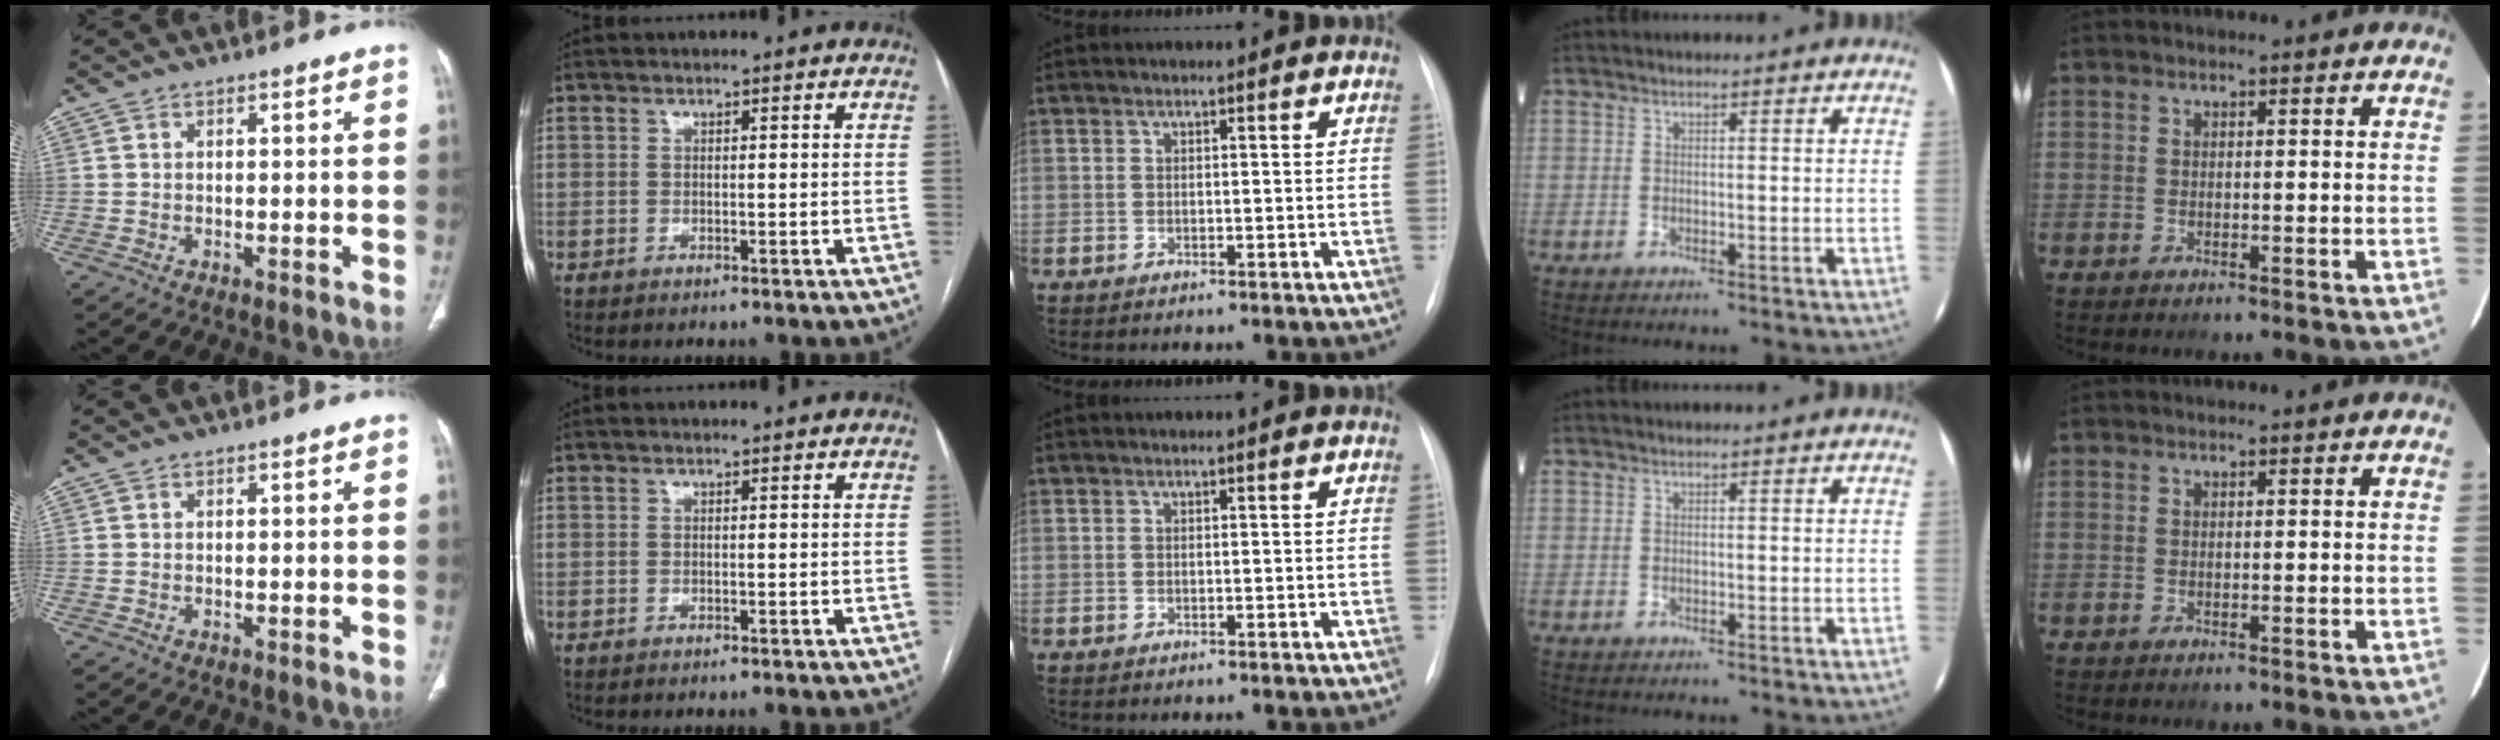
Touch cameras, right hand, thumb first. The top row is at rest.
{}